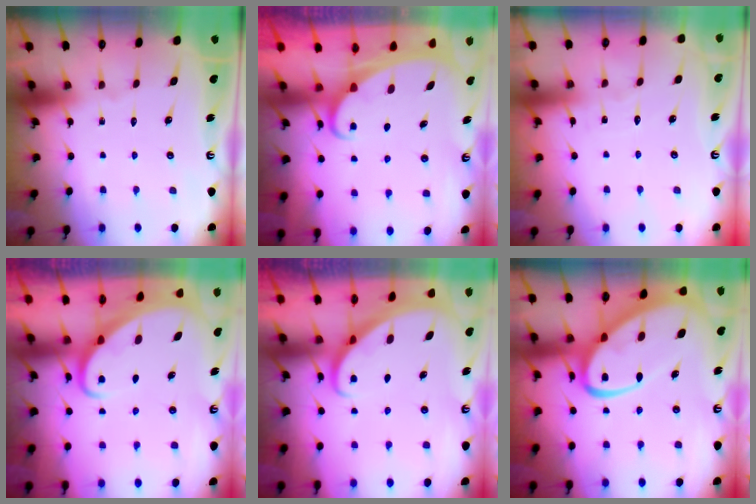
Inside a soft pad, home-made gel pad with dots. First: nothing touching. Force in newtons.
{"total": 2.1, "press": 2.1, "slide": 0.3}
{"total": 2.9, "press": 2.9, "slide": 0.2}
{"total": 2.8, "press": 2.8, "slide": 0.4}
{"total": 2.8, "press": 2.8, "slide": 0.3}
{"total": 15.8, "press": 15.7, "slide": 1.5}